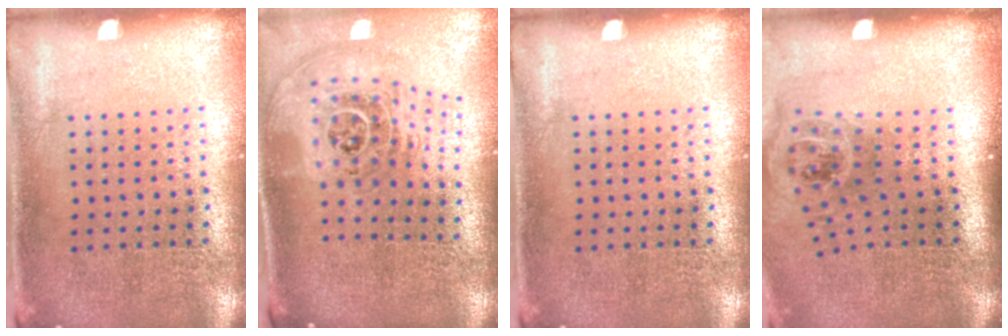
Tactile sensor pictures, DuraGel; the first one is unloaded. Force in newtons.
{"total": 2.0, "press": 1.5, "slide": 1.3}
{"total": 0.0}
{"total": 1.3, "press": 1.0, "slide": 0.8}